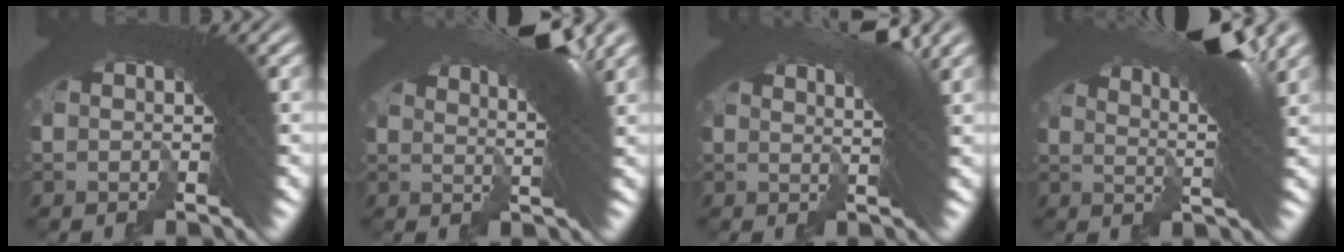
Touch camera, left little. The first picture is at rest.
{"total": 9.1, "force": [5.2, 1.5, 7.3], "torque": [-0.085, 0.029, 0.071]}
{"total": 5.8, "force": [3.9, -0.1, 4.3], "torque": [-0.049, 0.016, 0.056]}
{"total": 12.1, "force": [6.1, 2.8, 10.0], "torque": [-0.123, 0.039, 0.080]}